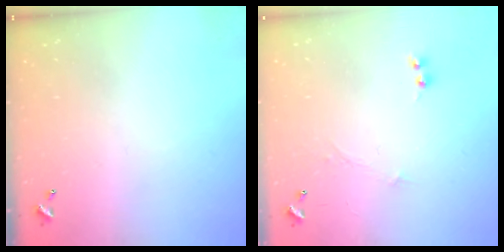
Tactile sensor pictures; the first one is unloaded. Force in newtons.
{"total": 0.0}